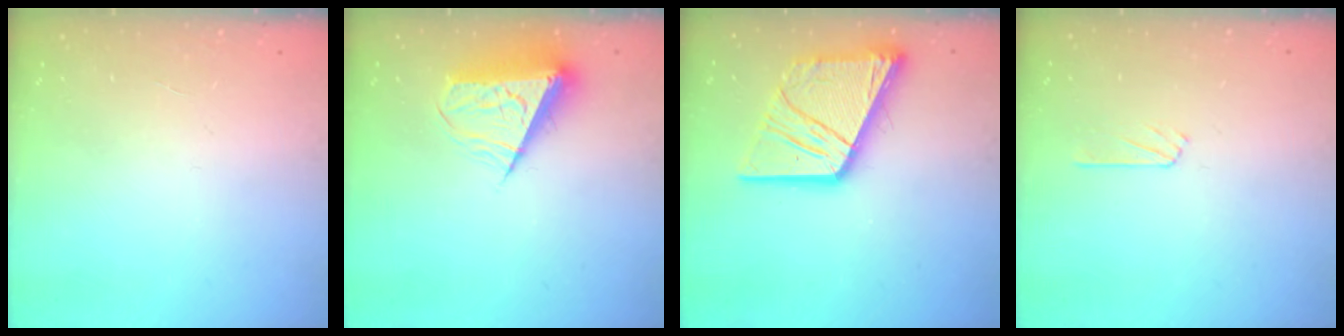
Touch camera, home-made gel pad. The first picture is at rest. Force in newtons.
{"total": 9.2, "press": 9.2, "slide": 0.2}
{"total": 18.9, "press": 18.7, "slide": 2.1}
{"total": 2.5, "press": 2.5, "slide": 0.2}